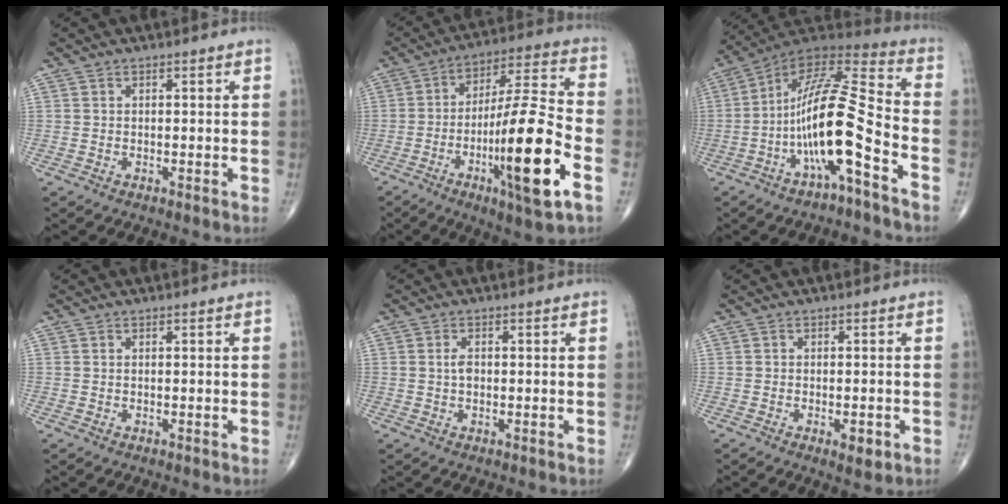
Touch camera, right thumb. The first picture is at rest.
{"total": 20.6, "force": [-6.9, 3.1, 19.2], "torque": [-0.341, 0.020, -0.109]}
{"total": 17.7, "force": [-6.4, 3.5, 16.1], "torque": [-0.309, 0.073, -0.113]}
{"total": 0.0}
{"total": 1.9, "force": [0.1, 1.1, 1.5], "torque": [-0.026, 0.000, -0.001]}
{"total": 3.0, "force": [-1.2, 1.3, 2.4], "torque": [-0.029, -0.002, -0.013]}